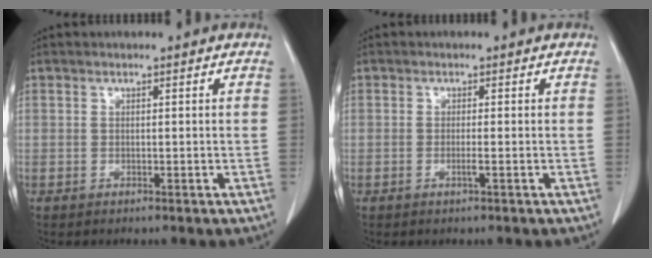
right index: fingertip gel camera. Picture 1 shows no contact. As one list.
[{"total": 1.1, "force": [-0.5, -0.2, 1.0], "torque": [-0.021, -0.002, -0.009]}]